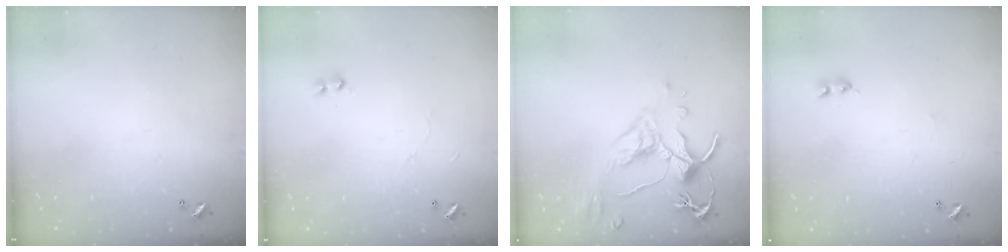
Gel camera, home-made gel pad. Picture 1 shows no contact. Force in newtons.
{"total": 5.4, "press": 5.4, "slide": 0.3}
{"total": 2.5, "press": 2.1, "slide": 1.4}
{"total": 2.2, "press": 2.1, "slide": 0.6}